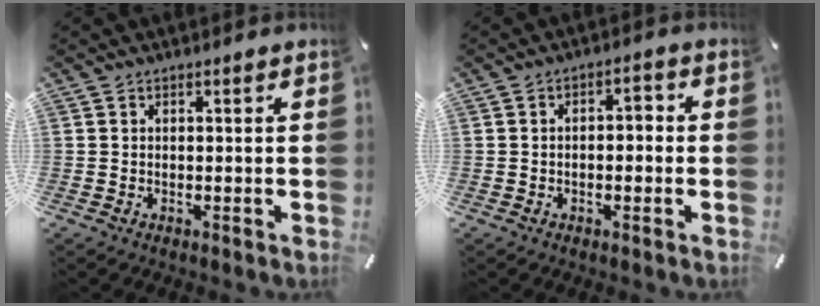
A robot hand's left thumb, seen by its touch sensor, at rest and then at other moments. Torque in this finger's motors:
{"motor_torque": [0.00, -0.11, -0.04, 0.12, -0.01]}